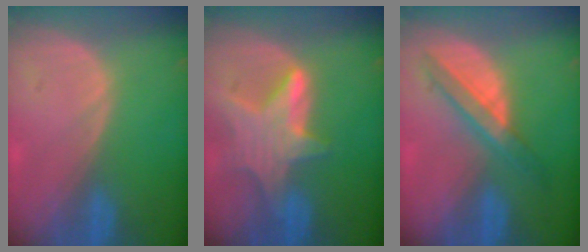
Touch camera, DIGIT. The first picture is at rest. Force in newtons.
{"total": 7.4, "press": 6.9, "slide": 2.6}
{"total": 5.7, "press": 5.6, "slide": 1.4}